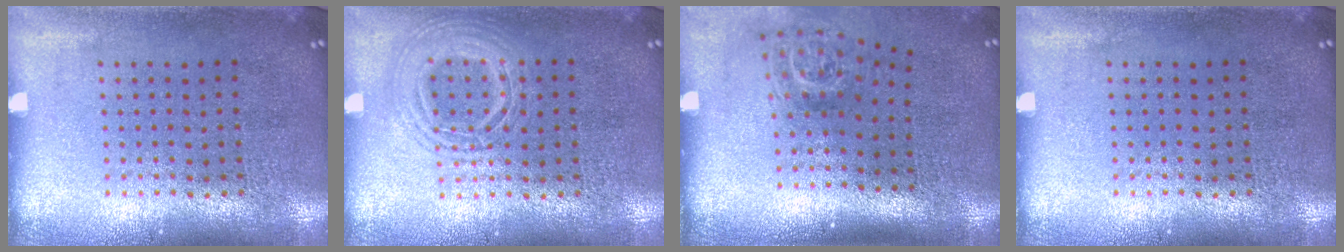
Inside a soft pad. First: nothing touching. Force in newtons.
{"total": 2.5, "press": 2.5, "slide": 0.3}
{"total": 1.8, "press": 1.2, "slide": 1.3}
{"total": 0.0}